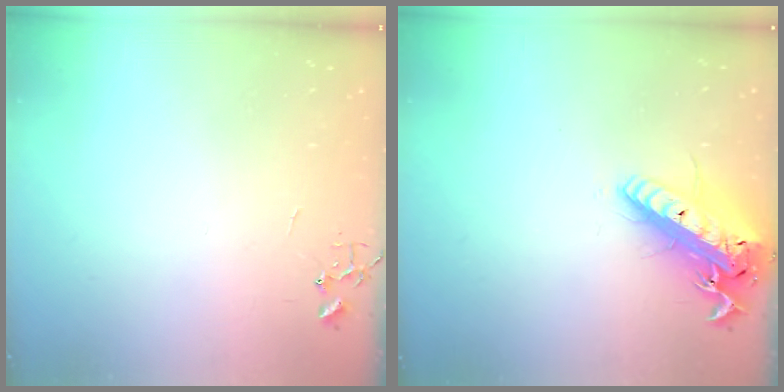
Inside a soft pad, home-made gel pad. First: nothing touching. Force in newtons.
{"total": 20.4, "press": 20.0, "slide": 4.2}